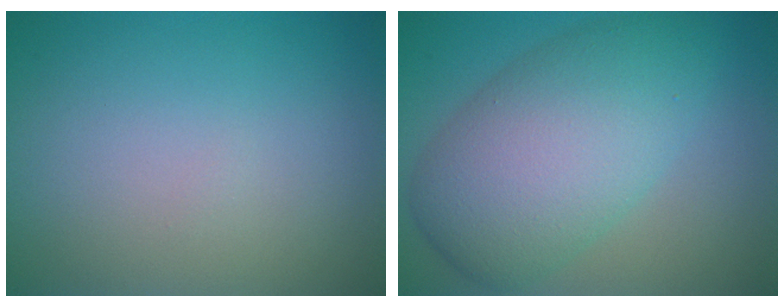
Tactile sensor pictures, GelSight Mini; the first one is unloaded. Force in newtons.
{"total": 8.6, "press": 8.6, "slide": 0.2}